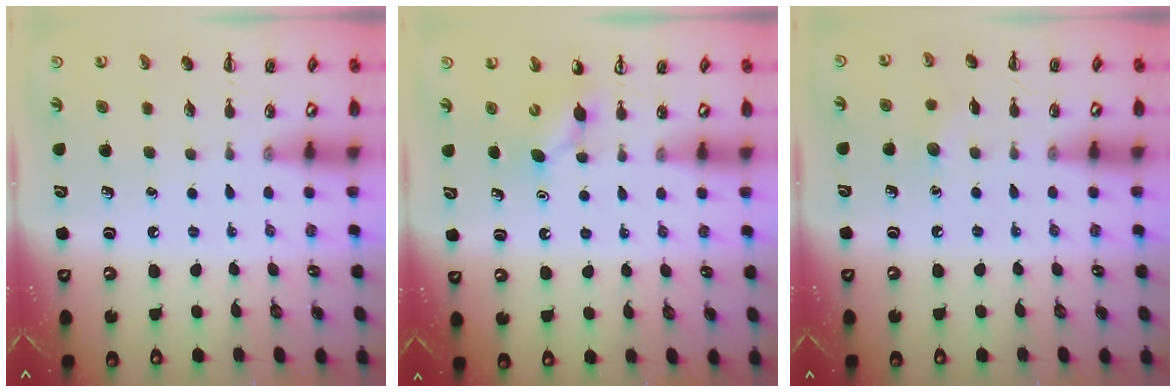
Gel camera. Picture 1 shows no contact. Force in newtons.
{"total": 3.7, "press": 3.6, "slide": 1.2}
{"total": 4.8, "press": 4.6, "slide": 1.4}